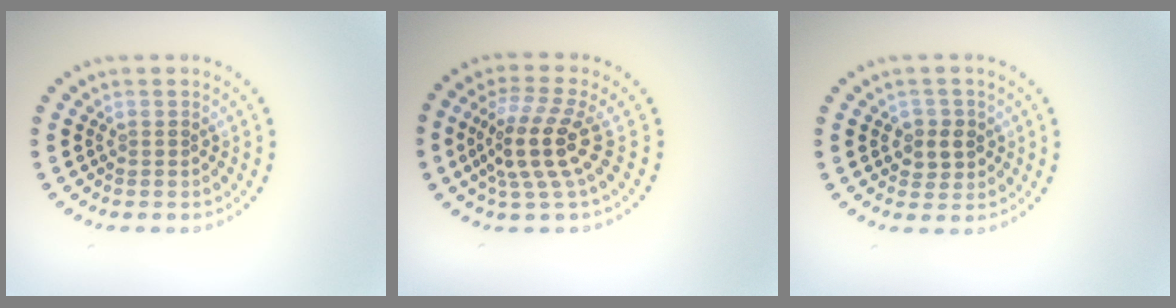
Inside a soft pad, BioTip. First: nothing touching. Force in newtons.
{"total": 4.6, "press": 3.8, "slide": 2.5}
{"total": 2.3, "press": 2.2, "slide": 0.6}